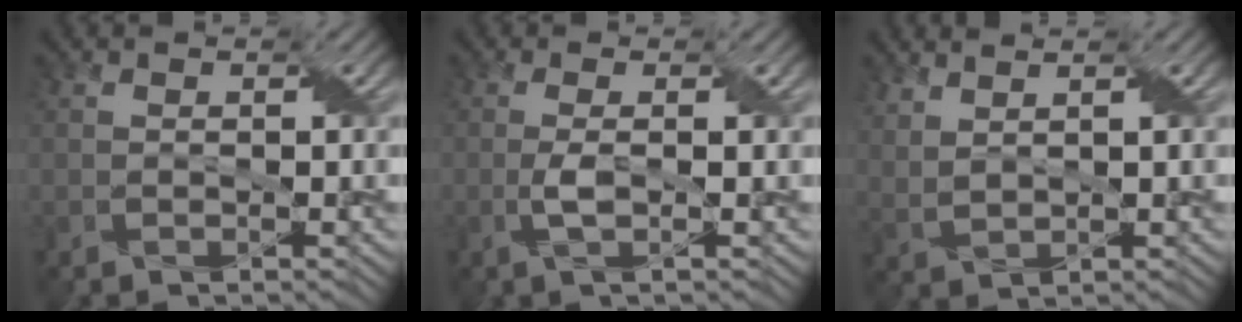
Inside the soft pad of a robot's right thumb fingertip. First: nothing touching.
{"total": 2.3, "force": [-0.4, 0.3, 2.3], "torque": [-0.053, 0.005, -0.011]}
{"total": 3.5, "force": [2.7, 1.0, 1.9], "torque": [-0.050, 0.006, 0.050]}